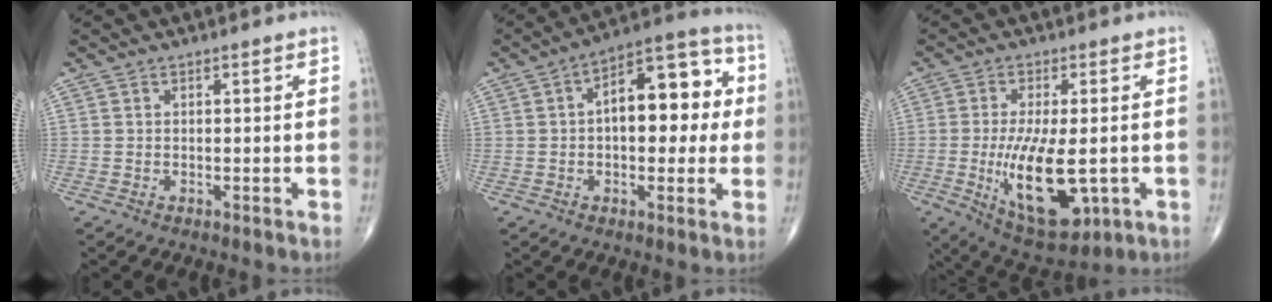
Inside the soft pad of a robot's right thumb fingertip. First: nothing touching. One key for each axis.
{"total": 15.6, "fx": 1.6, "fy": 8.1, "fz": 13.2, "tx": -0.157, "ty": 0.034, "tz": 0.016}
{"total": 15.3, "fx": -2.8, "fy": 6.2, "fz": 13.7, "tx": -0.231, "ty": -0.020, "tz": -0.028}